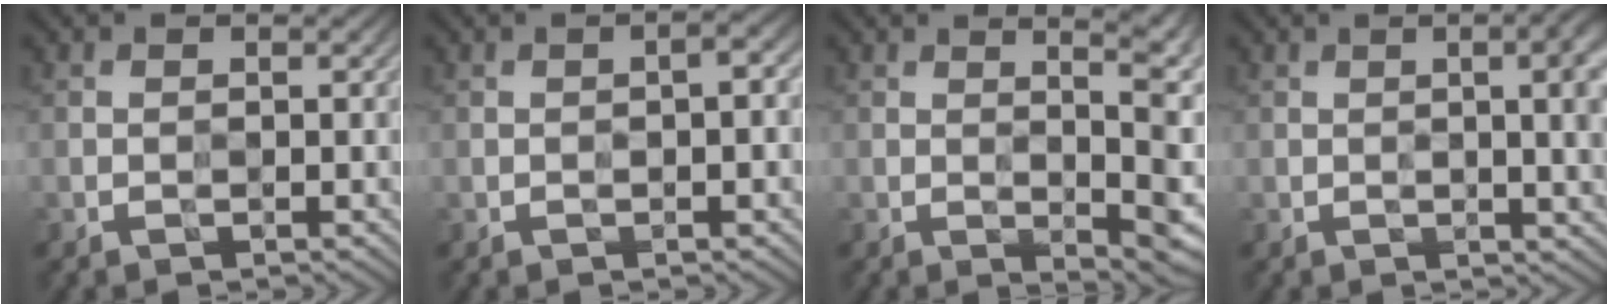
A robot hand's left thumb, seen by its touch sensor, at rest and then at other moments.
{"total": 2.2, "force": [-0.3, 0.4, 2.2], "torque": [-0.034, 0.010, -0.006]}
{"total": 10.9, "force": [3.3, 3.3, 9.8], "torque": [-0.113, 0.018, 0.054]}
{"total": 8.2, "force": [0.7, 2.6, 7.8], "torque": [-0.084, 0.013, 0.005]}